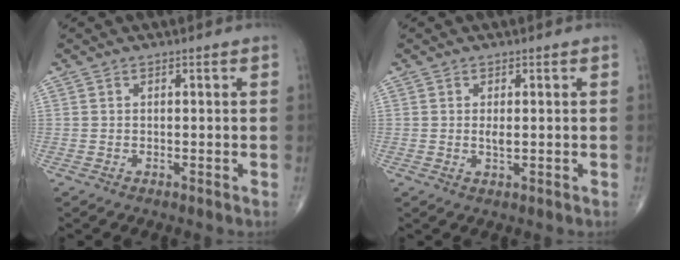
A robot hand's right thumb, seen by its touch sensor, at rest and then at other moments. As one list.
[{"total": 1.6, "force": [0.1, 0.6, 1.5], "torque": [-0.030, -0.004, 0.002]}]